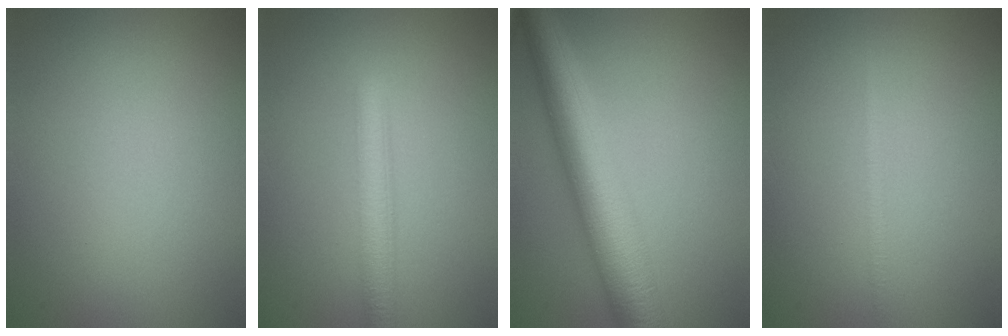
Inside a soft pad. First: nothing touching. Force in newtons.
{"total": 3.3, "press": 3.3, "slide": 0.0}
{"total": 8.2, "press": 8.2, "slide": 0.1}
{"total": 0.8, "press": 0.8, "slide": 0.0}